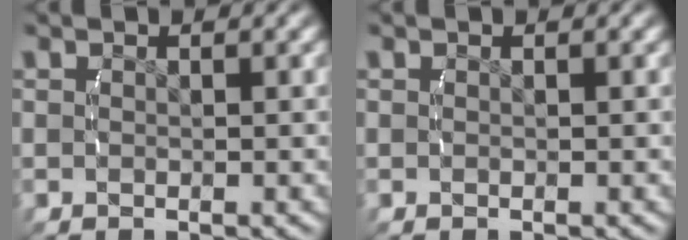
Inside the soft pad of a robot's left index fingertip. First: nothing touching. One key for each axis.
{"total": 0.0}